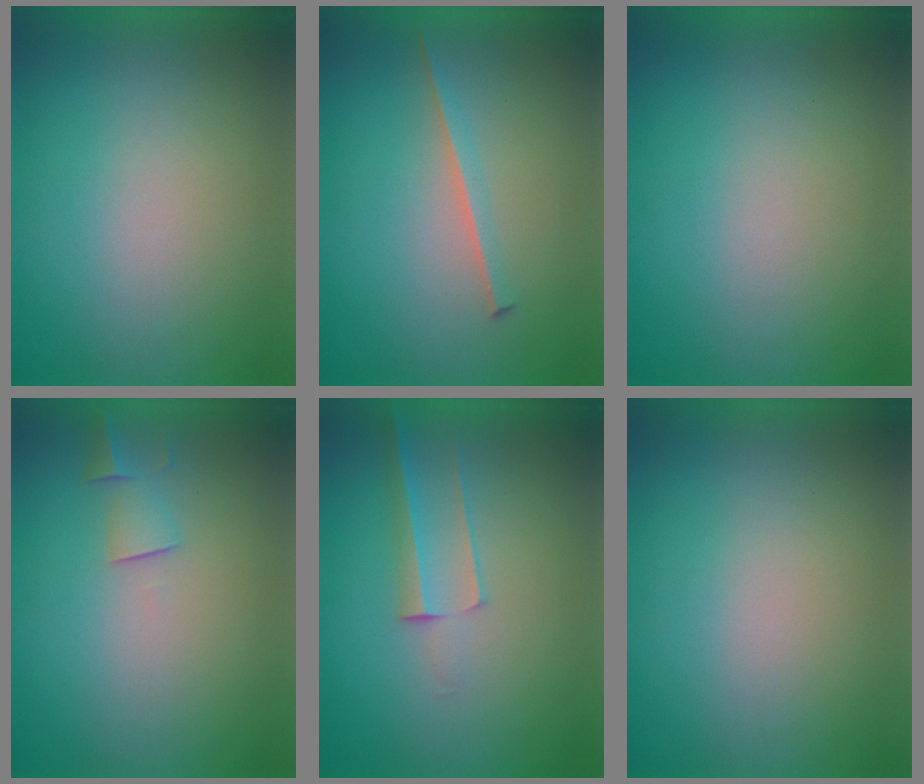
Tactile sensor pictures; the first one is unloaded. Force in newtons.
{"total": 1.8}
{"total": 0.0}
{"total": 2.2}
{"total": 2.5}
{"total": 1.0}